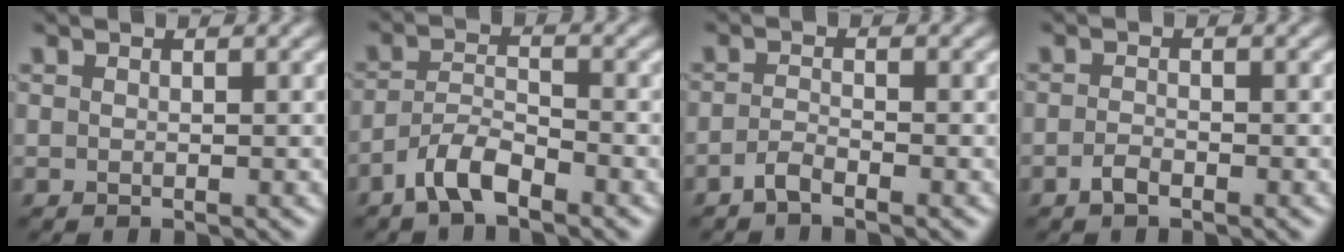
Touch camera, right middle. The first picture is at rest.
{"total": 3.4, "force": [-2.5, 1.0, 2.1], "torque": [-0.044, 0.009, -0.054]}
{"total": 1.4, "force": [-1.1, 0.3, 0.9], "torque": [-0.020, 0.003, -0.025]}
{"total": 1.1, "force": [-0.7, 0.4, 0.8], "torque": [-0.018, 0.001, -0.017]}